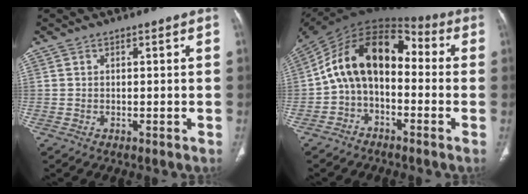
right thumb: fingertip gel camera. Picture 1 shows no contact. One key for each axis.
{"total": 14.8, "fx": -0.7, "fy": 9.4, "fz": 11.4, "tx": -0.178, "ty": 0.068, "tz": -0.027}